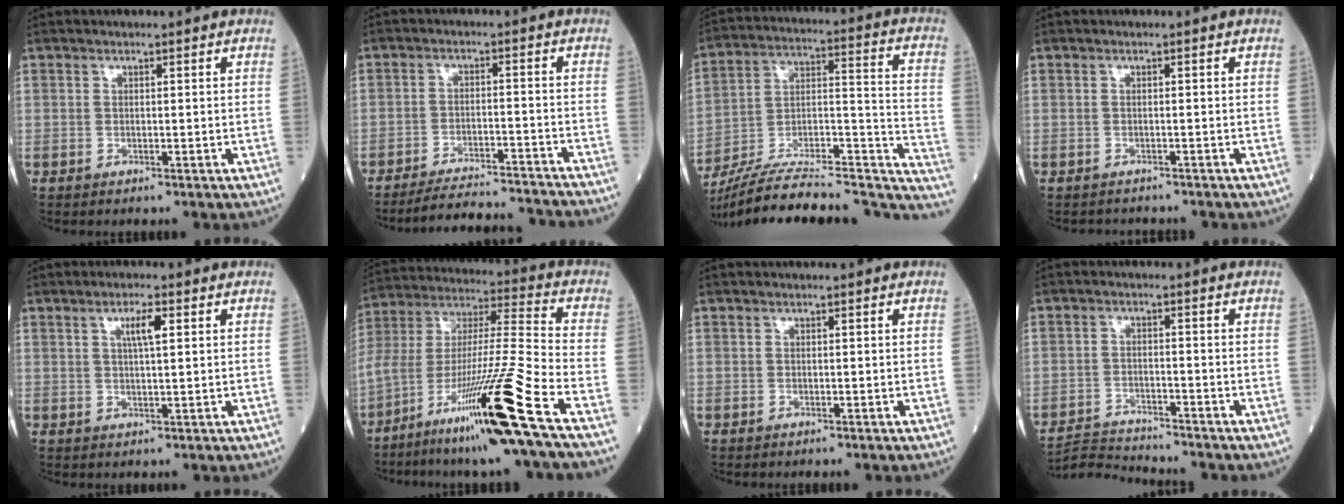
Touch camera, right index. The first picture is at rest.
{"total": 15.2, "force": [-14.5, 0.4, 4.3], "torque": [-0.061, -0.010, -0.199]}
{"total": 29.8, "force": [-25.0, 6.0, 15.1], "torque": [-0.194, 0.013, -0.368]}
{"total": 2.7, "force": [-2.7, 0.6, 0.3], "torque": [-0.002, -0.004, -0.035]}
{"total": 3.4, "force": [1.3, 0.3, 3.2], "torque": [-0.057, 0.002, 0.022]}
{"total": 22.9, "force": [-13.6, -1.3, 18.4], "torque": [-0.335, -0.032, -0.243]}
{"total": 0.0}
{"total": 5.1, "force": [-4.9, -0.8, -0.9], "torque": [0.009, -0.011, -0.090]}